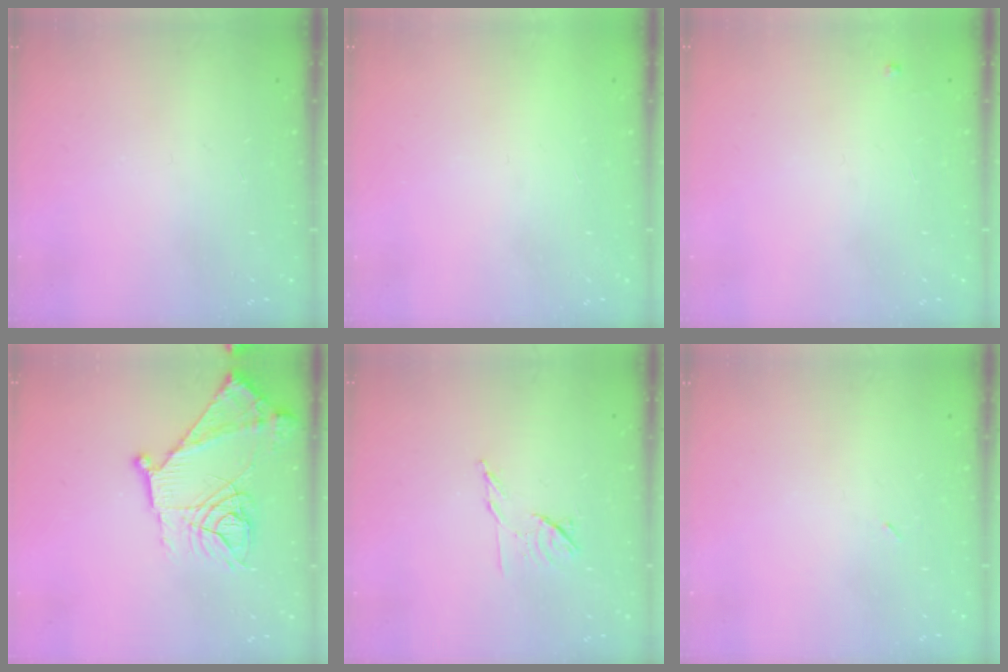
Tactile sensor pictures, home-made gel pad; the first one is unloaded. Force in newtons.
{"total": 1.5, "press": 1.5, "slide": 0.1}
{"total": 2.4, "press": 2.4, "slide": 0.4}
{"total": 16.5, "press": 16.5, "slide": 1.3}
{"total": 7.1, "press": 7.0, "slide": 1.2}
{"total": 2.1, "press": 1.9, "slide": 1.0}